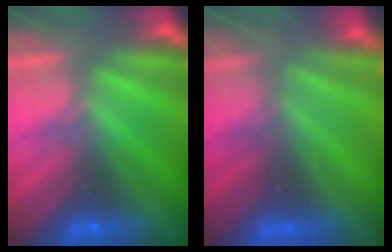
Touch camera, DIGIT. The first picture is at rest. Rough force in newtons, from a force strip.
{"total": 6.1}